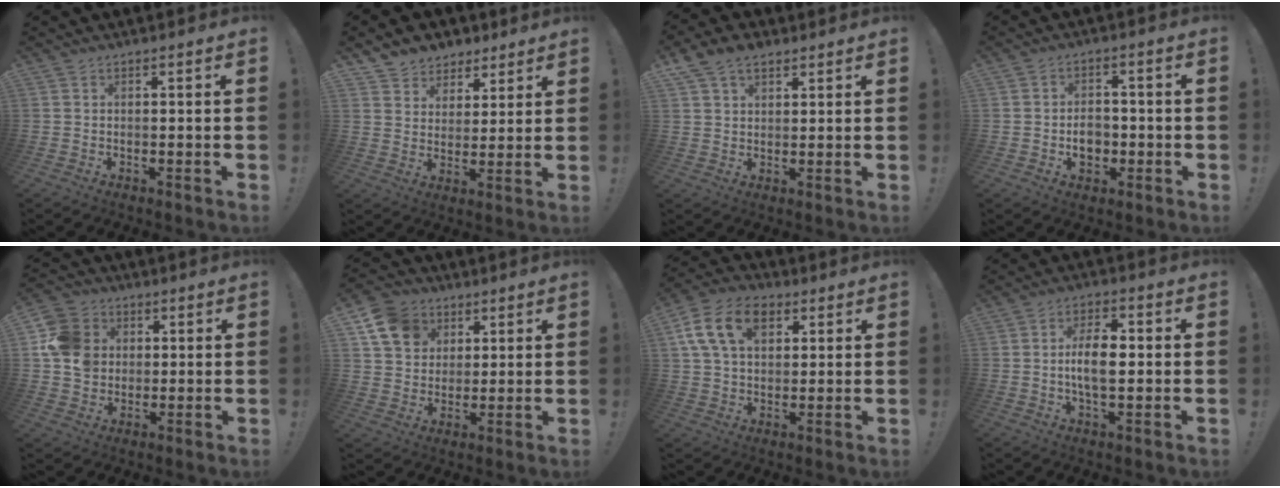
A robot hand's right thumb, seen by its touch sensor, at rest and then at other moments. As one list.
[{"total": 7.1, "force": [4.6, 5.4, 0.6], "torque": [-0.014, -0.035, 0.094]}, {"total": 7.1, "force": [4.6, 4.3, 3.3], "torque": [-0.062, -0.009, 0.090]}, {"total": 0.6, "force": [0.0, 0.6, 0.1], "torque": [-0.010, 0.005, 0.001]}, {"total": 12.2, "force": [1.7, 10.9, 5.3], "torque": [-0.095, 0.005, 0.038]}, {"total": 12.6, "force": [5.7, 10.1, 5.0], "torque": [-0.082, -0.024, 0.116]}, {"total": 15.1, "force": [5.8, 10.1, 9.6], "torque": [-0.161, -0.010, 0.110]}, {"total": 8.9, "force": [-0.5, 4.1, 7.9], "torque": [-0.150, 0.006, -0.013]}]